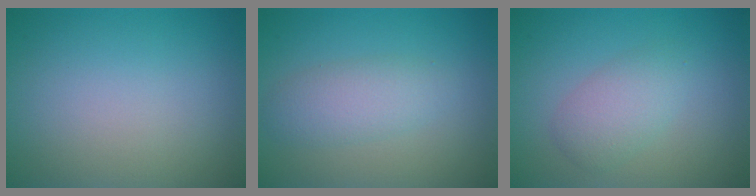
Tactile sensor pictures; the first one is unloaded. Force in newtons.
{"total": 2.8, "press": 2.8, "slide": 0.1}
{"total": 2.7, "press": 2.7, "slide": 0.1}